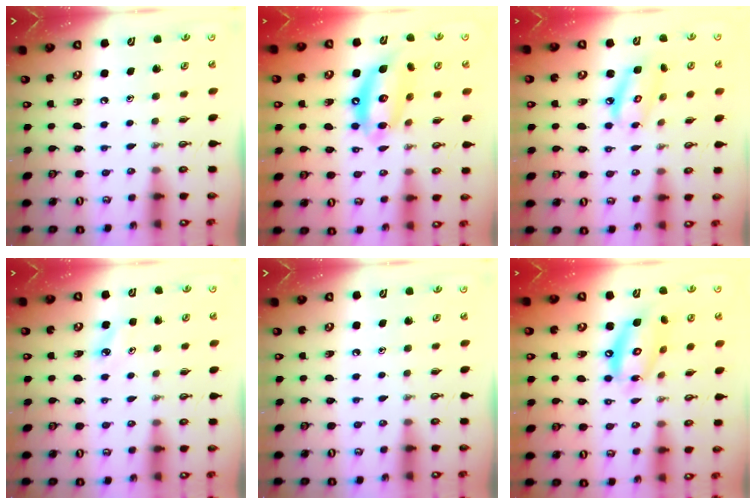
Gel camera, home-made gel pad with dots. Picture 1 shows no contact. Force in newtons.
{"total": 13.5, "press": 13.4, "slide": 1.1}
{"total": 7.7, "press": 7.7, "slide": 0.6}
{"total": 4.7, "press": 4.6, "slide": 0.4}
{"total": 0.0}
{"total": 13.9, "press": 13.9, "slide": 1.1}